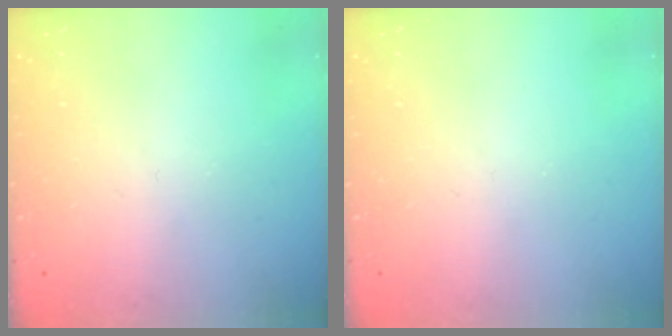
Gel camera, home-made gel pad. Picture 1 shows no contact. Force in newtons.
{"total": 0.0}